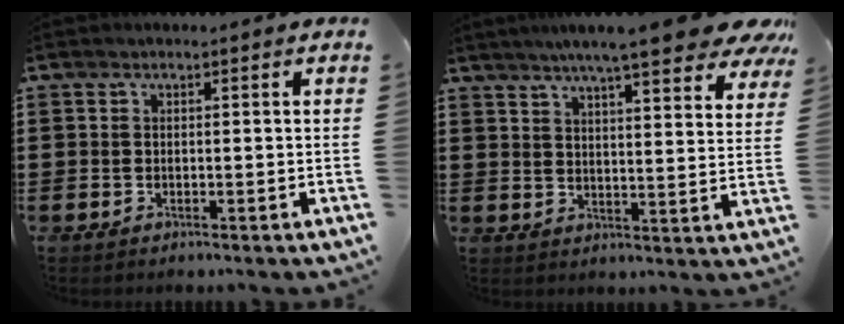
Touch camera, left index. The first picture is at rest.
{"total": 9.9, "force": [8.0, 0.7, 5.8], "torque": [-0.113, -0.033, 0.133]}